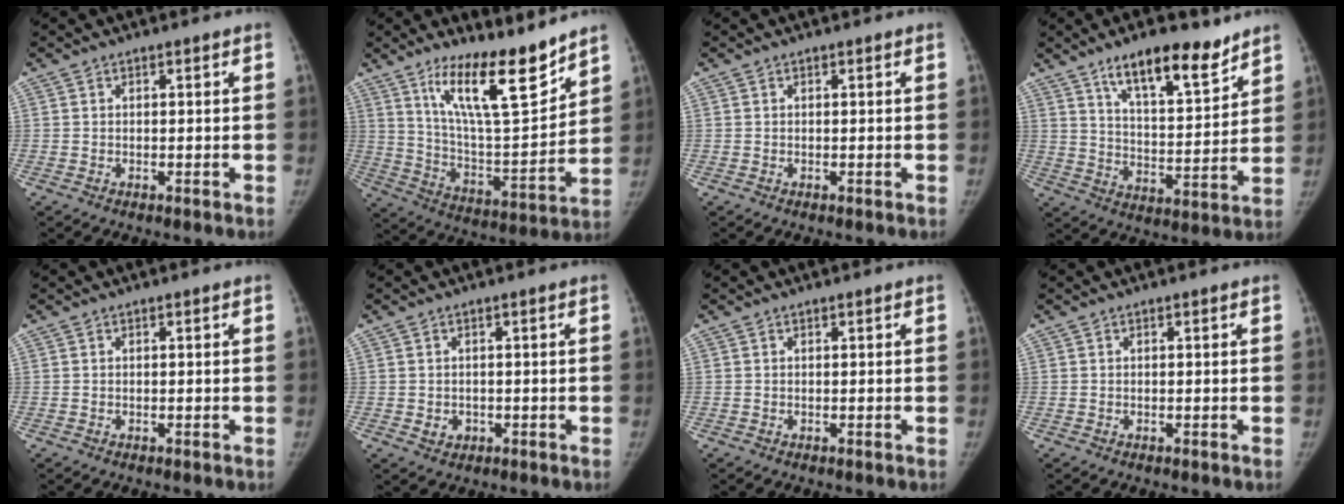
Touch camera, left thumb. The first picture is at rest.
{"total": 17.4, "force": [12.2, 4.0, 11.8], "torque": [-0.164, -0.087, 0.218]}
{"total": 0.0}
{"total": 14.2, "force": [9.9, 4.6, 9.1], "torque": [-0.117, -0.063, 0.168]}
{"total": 0.0}
{"total": 2.1, "force": [-0.4, 1.9, 0.9], "torque": [-0.005, 0.002, 0.002]}
{"total": 0.0}
{"total": 0.0}